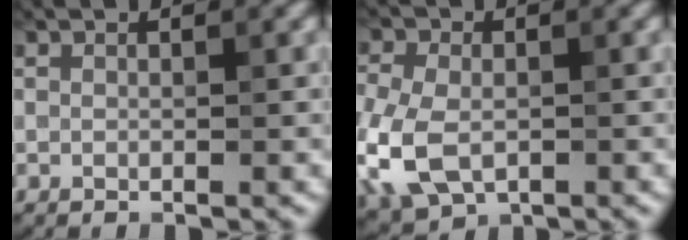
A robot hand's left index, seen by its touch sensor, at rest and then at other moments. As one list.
[{"total": 7.7, "force": [-2.2, 5.1, 5.4], "torque": [-0.138, -0.017, -0.052]}]